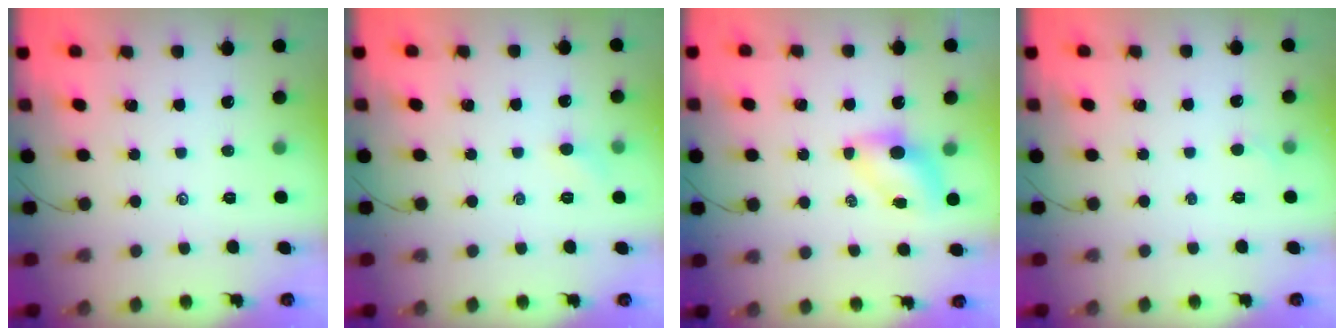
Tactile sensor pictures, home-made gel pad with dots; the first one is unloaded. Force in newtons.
{"total": 4.1, "press": 3.9, "slide": 1.2}
{"total": 5.3, "press": 5.3, "slide": 0.5}
{"total": 2.7, "press": 2.5, "slide": 0.9}